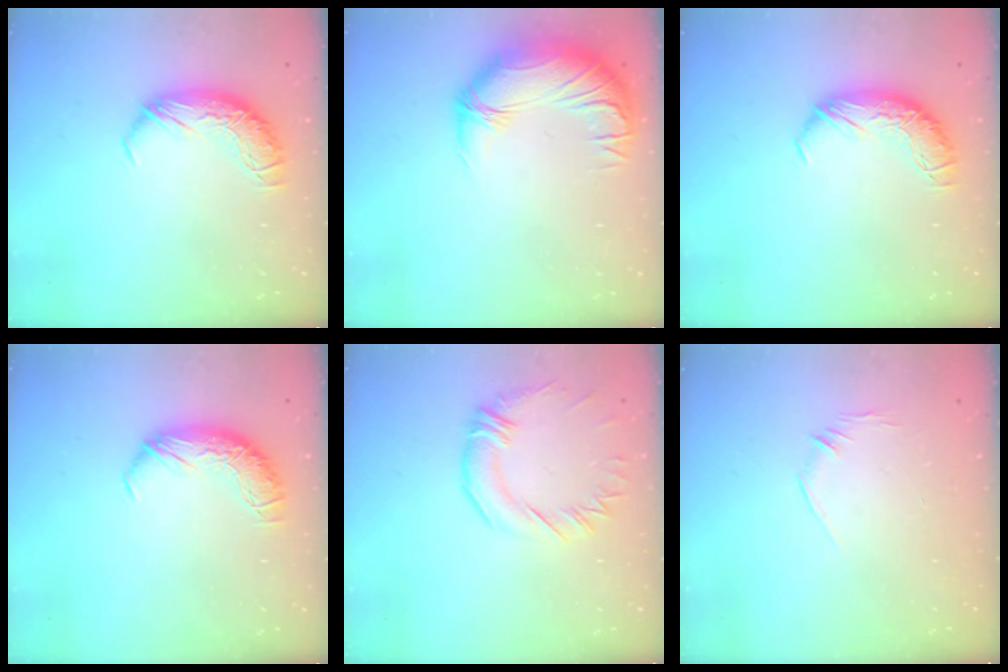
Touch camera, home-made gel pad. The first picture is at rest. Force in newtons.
{"total": 2.8, "press": 0.1, "slide": 2.8}
{"total": 0.0}
{"total": 0.0}
{"total": 0.9, "press": 0.0, "slide": 0.9}
{"total": 6.7, "press": 6.7, "slide": 1.0}